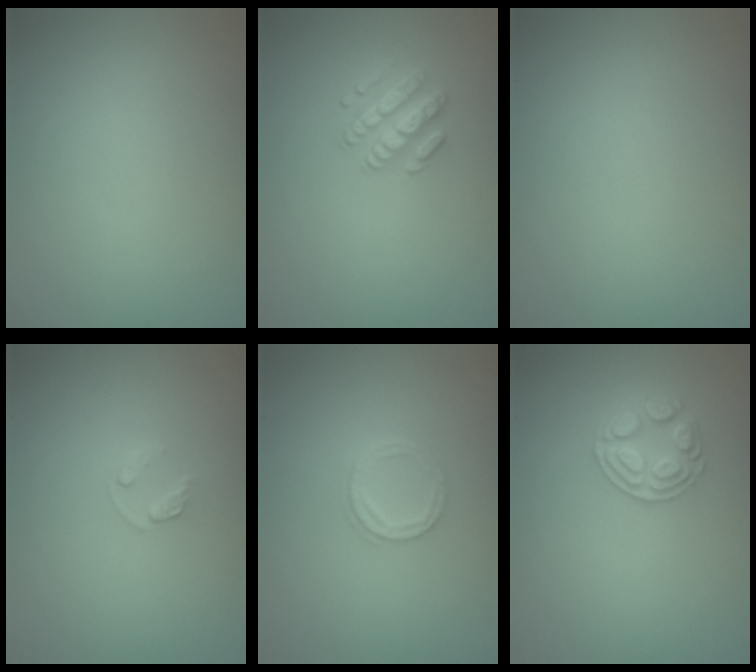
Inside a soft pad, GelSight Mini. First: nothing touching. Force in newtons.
{"total": 2.5, "press": 2.4, "slide": 0.5}
{"total": 0.0}
{"total": 0.8, "press": 0.5, "slide": 0.6}
{"total": 1.6, "press": 1.6, "slide": 0.2}
{"total": 2.6, "press": 2.6, "slide": 0.4}